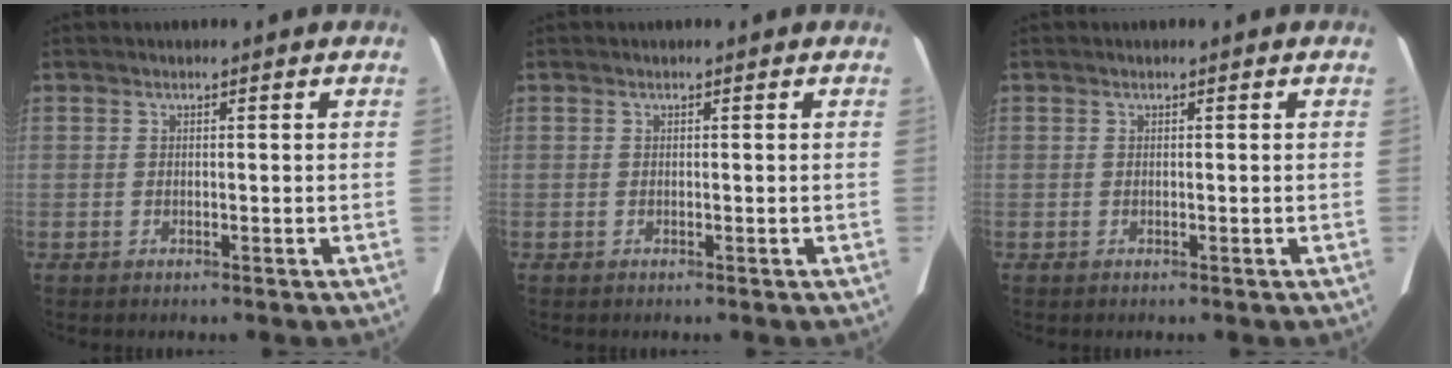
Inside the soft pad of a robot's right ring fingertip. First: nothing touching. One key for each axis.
{"total": 0.0}
{"total": 0.0}